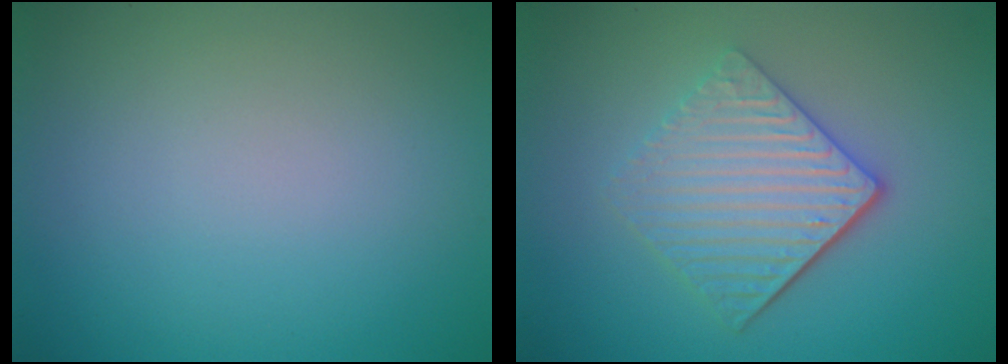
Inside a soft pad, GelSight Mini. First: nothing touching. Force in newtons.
{"total": 4.8, "press": 3.6, "slide": 3.2}